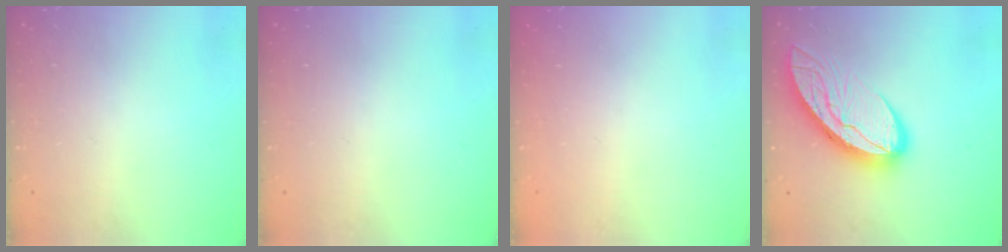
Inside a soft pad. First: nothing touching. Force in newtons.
{"total": 0.0}
{"total": 0.0}
{"total": 18.9, "press": 18.8, "slide": 1.9}